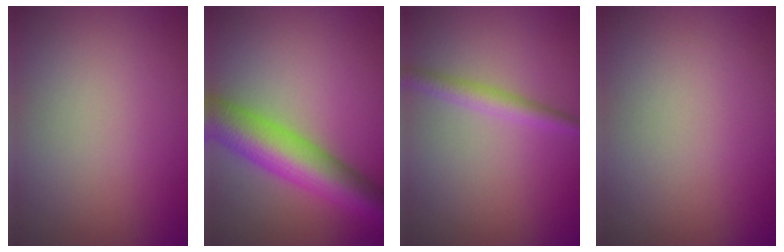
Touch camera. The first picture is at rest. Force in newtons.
{"total": 8.2, "press": 8.2, "slide": 0.2}
{"total": 2.3, "press": 2.3, "slide": 0.0}
{"total": 0.0}